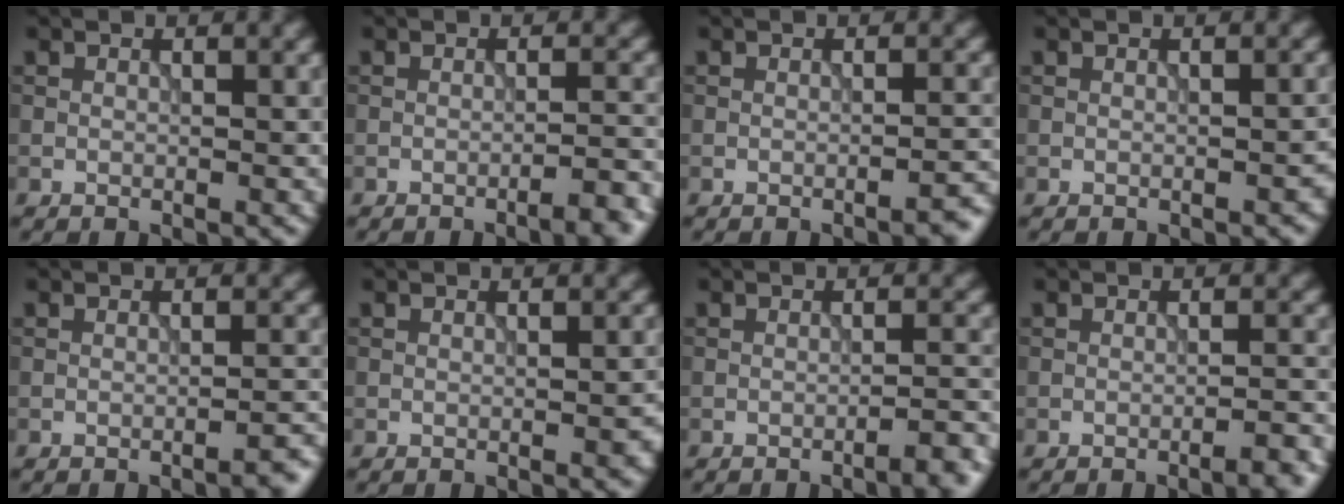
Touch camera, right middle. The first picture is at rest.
{"total": 3.4, "force": [-2.1, 0.7, 2.6], "torque": [-0.025, 0.010, -0.038]}
{"total": 1.7, "force": [-1.1, 0.3, 1.2], "torque": [-0.007, 0.006, -0.020]}
{"total": 0.8, "force": [-0.6, 0.2, 0.5], "torque": [-0.008, 0.002, -0.006]}
{"total": 1.9, "force": [-1.3, 0.4, 1.3], "torque": [-0.008, 0.007, -0.024]}
{"total": 1.3, "force": [-0.4, 0.2, 1.2], "torque": [-0.014, 0.001, -0.003]}
{"total": 3.0, "force": [-1.9, 0.6, 2.2], "torque": [-0.017, 0.010, -0.037]}
{"total": 3.0, "force": [-1.9, 0.6, 2.3], "torque": [-0.021, 0.009, -0.034]}